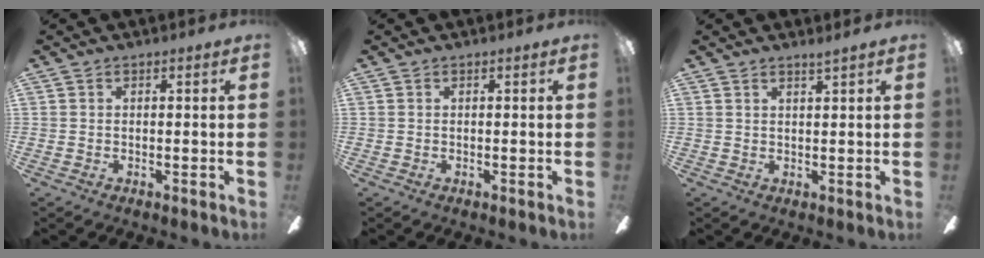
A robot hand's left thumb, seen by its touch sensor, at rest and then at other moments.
{"total": 0.0}
{"total": 1.5, "force": [1.4, -0.4, 0.2], "torque": [-0.006, -0.007, 0.026]}